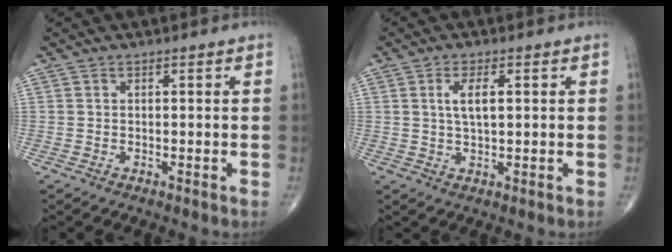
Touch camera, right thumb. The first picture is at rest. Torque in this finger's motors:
{"motor_torque": [-0.15, 0.24, 0.30, 0.25, 0.10]}